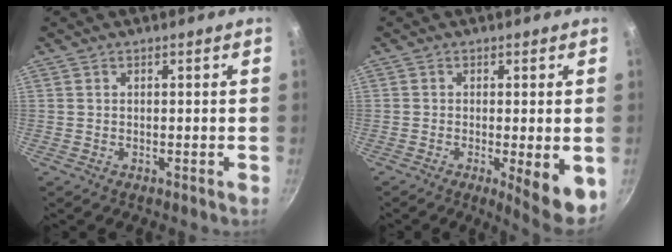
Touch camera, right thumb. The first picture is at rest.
{"total": 7.7, "force": [-1.7, 1.8, 7.3], "torque": [-0.089, -0.009, -0.018]}